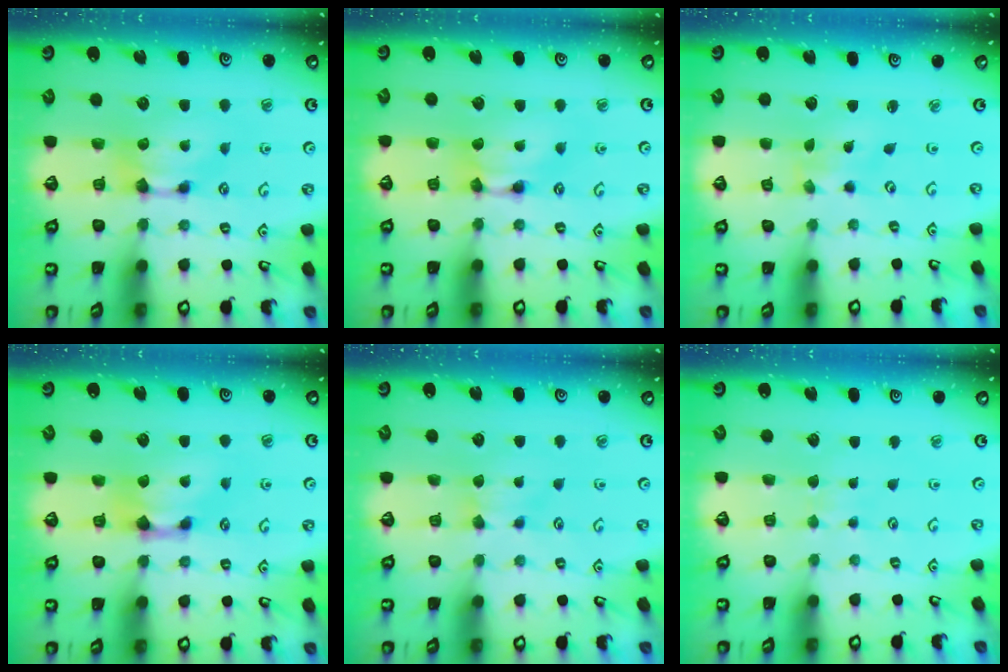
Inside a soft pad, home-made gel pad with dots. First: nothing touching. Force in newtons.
{"total": 1.5, "press": 1.5, "slide": 0.2}
{"total": 4.3, "press": 4.3, "slide": 0.7}
{"total": 1.3, "press": 0.5, "slide": 1.2}
{"total": 2.5, "press": 2.5, "slide": 0.5}
{"total": 3.6, "press": 3.6, "slide": 0.3}